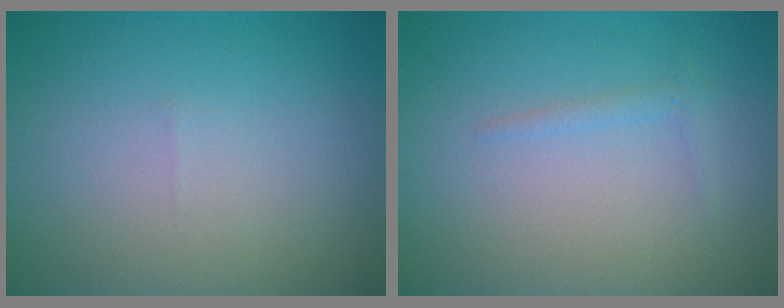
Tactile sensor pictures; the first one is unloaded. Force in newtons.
{"total": 0.9, "press": 0.9, "slide": 0.0}